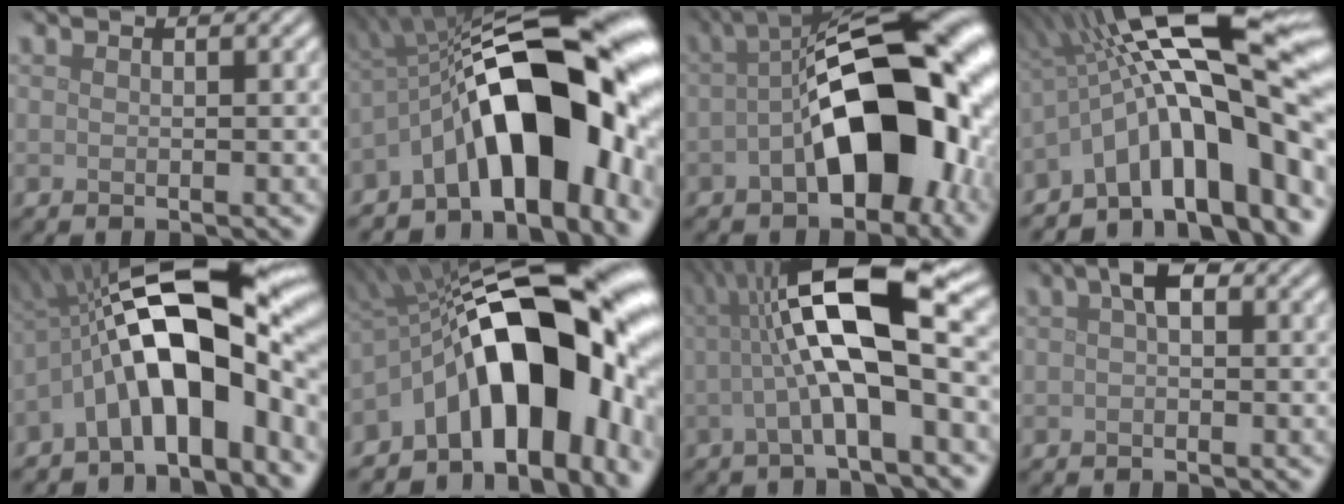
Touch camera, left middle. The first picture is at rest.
{"total": 14.8, "force": [-3.2, 6.7, 12.8], "torque": [-0.157, 0.021, -0.062]}
{"total": 14.2, "force": [-2.2, 7.5, 11.9], "torque": [-0.151, 0.007, -0.044]}
{"total": 16.7, "force": [-1.0, 5.7, 15.7], "torque": [-0.213, 0.033, -0.022]}
{"total": 14.6, "force": [-1.9, 6.1, 13.2], "torque": [-0.185, 0.020, -0.045]}
{"total": 17.0, "force": [-3.3, 9.0, 14.0], "torque": [-0.177, 0.035, -0.066]}
{"total": 10.9, "force": [1.3, 3.0, 10.4], "torque": [-0.174, 0.021, 0.017]}
{"total": 1.9, "force": [0.4, 0.9, 1.6], "torque": [-0.026, 0.009, 0.001]}